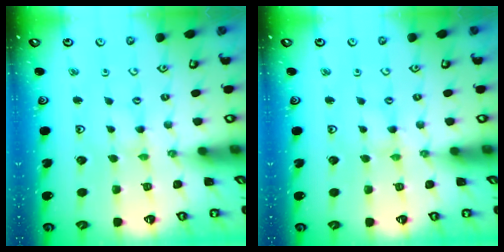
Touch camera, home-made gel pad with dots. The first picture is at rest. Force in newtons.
{"total": 1.2, "press": 1.1, "slide": 0.2}